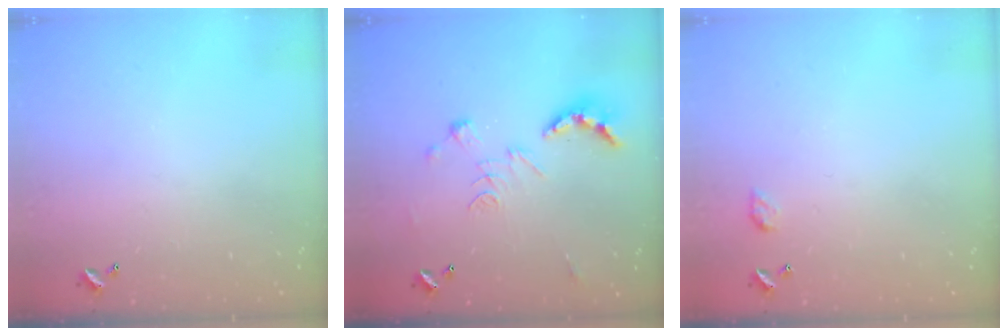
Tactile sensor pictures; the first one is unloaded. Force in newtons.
{"total": 2.5, "press": 2.0, "slide": 1.5}
{"total": 3.2, "press": 3.2, "slide": 0.4}